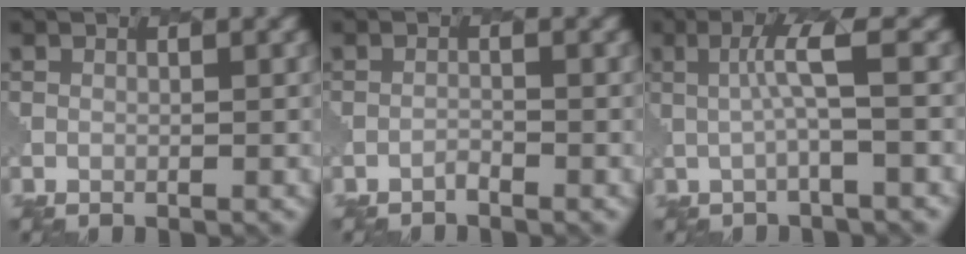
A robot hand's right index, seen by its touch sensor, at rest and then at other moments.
{"total": 0.5, "force": [-0.5, 0.0, -0.1], "torque": [0.003, 0.001, -0.011]}
{"total": 3.2, "force": [0.5, 0.3, 3.1], "torque": [-0.056, -0.001, 0.009]}